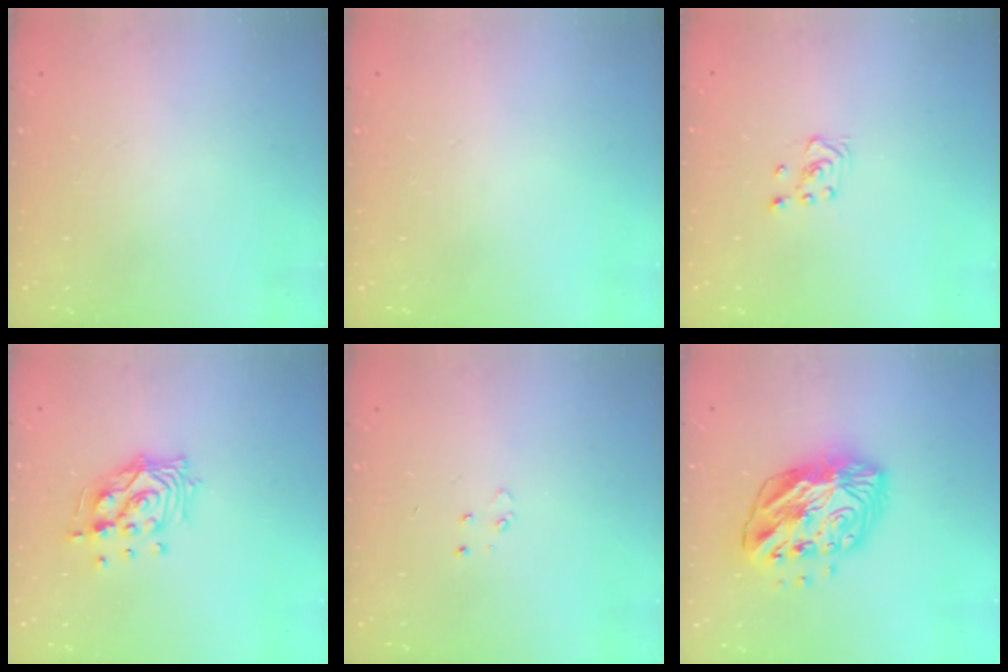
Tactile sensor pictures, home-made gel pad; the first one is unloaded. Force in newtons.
{"total": 0.0}
{"total": 3.1, "press": 3.0, "slide": 0.8}
{"total": 12.8, "press": 12.7, "slide": 1.6}
{"total": 3.5, "press": 3.4, "slide": 0.4}
{"total": 14.1, "press": 14.0, "slide": 1.1}